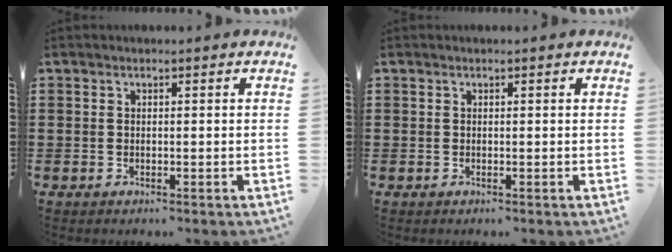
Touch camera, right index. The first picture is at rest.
{"total": 0.0}